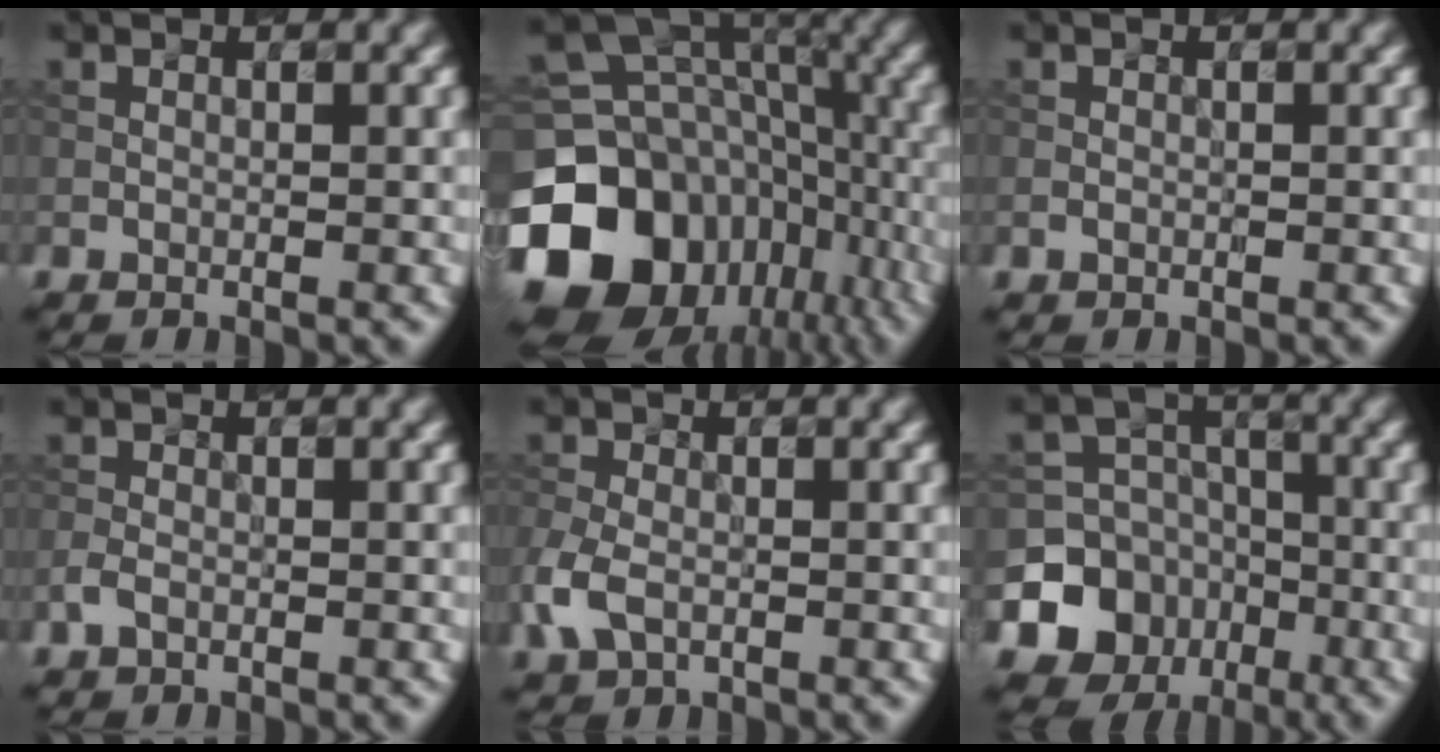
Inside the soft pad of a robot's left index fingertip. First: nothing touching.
{"total": 18.6, "force": [-6.2, 14.8, 9.3], "torque": [-0.192, -0.003, -0.095]}
{"total": 0.6, "force": [-0.2, 0.5, 0.3], "torque": [-0.004, -0.001, -0.004]}
{"total": 1.4, "force": [-0.7, 0.9, 0.9], "torque": [-0.019, 0.001, -0.017]}
{"total": 3.8, "force": [-1.3, 2.6, 2.5], "torque": [-0.066, -0.006, -0.032]}
{"total": 13.4, "force": [-5.7, 11.9, 2.4], "torque": [-0.064, -0.042, -0.097]}